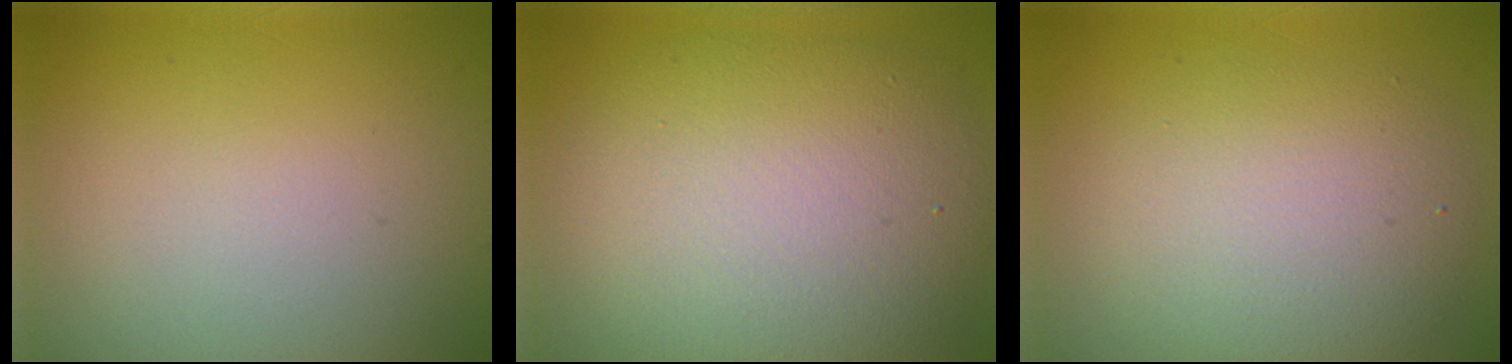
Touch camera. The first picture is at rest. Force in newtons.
{"total": 10.6, "press": 10.6, "slide": 0.3}
{"total": 5.6, "press": 5.6, "slide": 0.2}